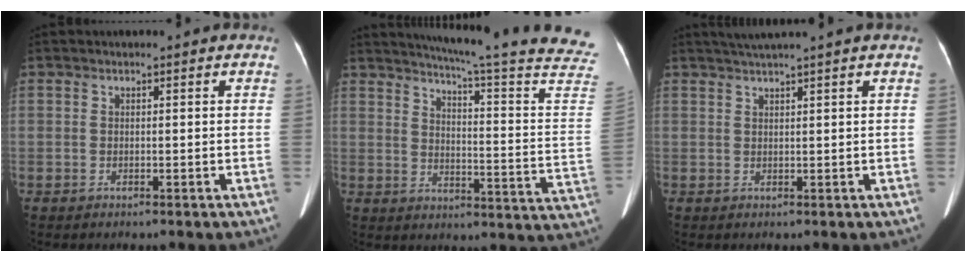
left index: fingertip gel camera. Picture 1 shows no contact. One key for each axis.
{"total": 25.6, "fx": 22.8, "fy": -2.0, "fz": 11.3, "tx": -0.169, "ty": -0.127, "tz": 0.270}
{"total": 3.3, "fx": 2.6, "fy": -1.1, "fz": 1.6, "tx": -0.024, "ty": 0.014, "tz": 0.050}